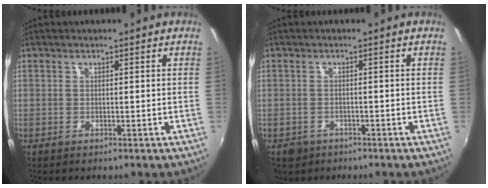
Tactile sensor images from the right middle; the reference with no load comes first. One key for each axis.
{"total": 4.0, "fx": -2.1, "fy": 3.2, "fz": 1.2, "tx": -0.033, "ty": -0.006, "tz": -0.030}